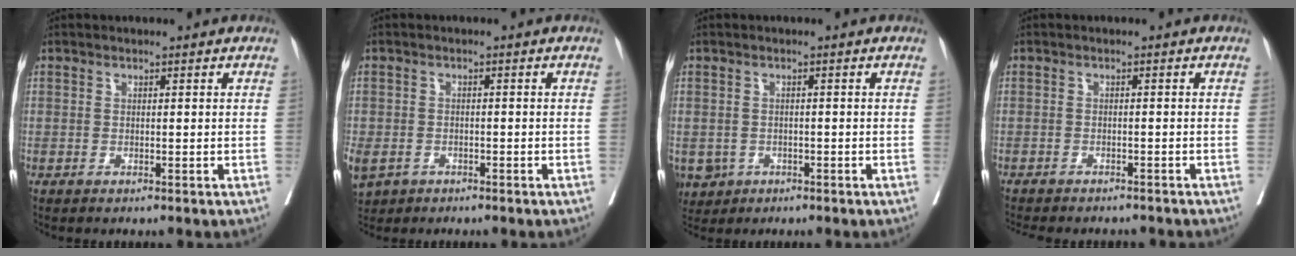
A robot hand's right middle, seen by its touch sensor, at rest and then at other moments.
{"total": 9.6, "force": [-4.9, 7.1, 4.3], "torque": [-0.134, -0.010, -0.072]}
{"total": 4.6, "force": [-2.2, 3.9, 1.2], "torque": [-0.022, 0.000, -0.029]}
{"total": 9.3, "force": [-8.5, 2.4, 3.1], "torque": [-0.052, -0.007, -0.104]}